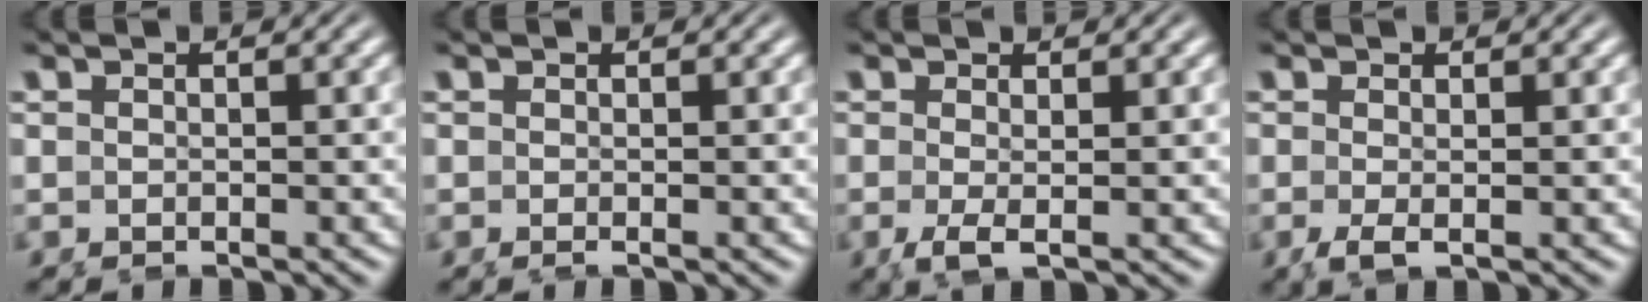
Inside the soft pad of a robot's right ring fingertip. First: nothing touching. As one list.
[{"total": 0.0}, {"total": 1.3, "force": [-0.5, -0.2, 1.2], "torque": [-0.028, -0.014, -0.006]}, {"total": 1.0, "force": [-0.5, -0.2, 0.8], "torque": [-0.021, -0.011, -0.008]}]